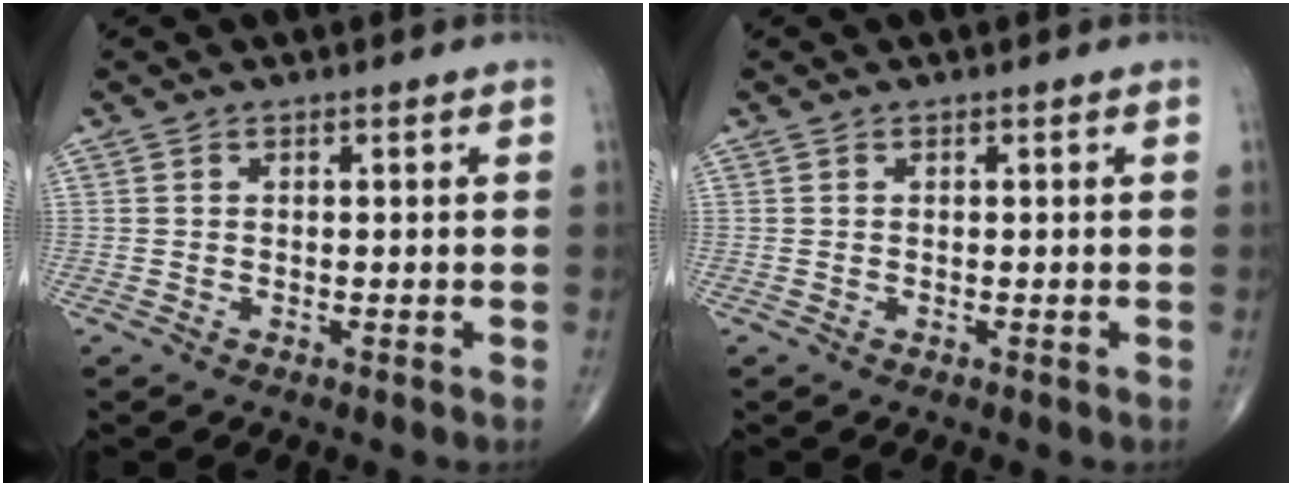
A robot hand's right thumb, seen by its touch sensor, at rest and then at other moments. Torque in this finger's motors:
{"motor_torque": [0.00, 0.00, -0.06, -0.07, 0.00]}